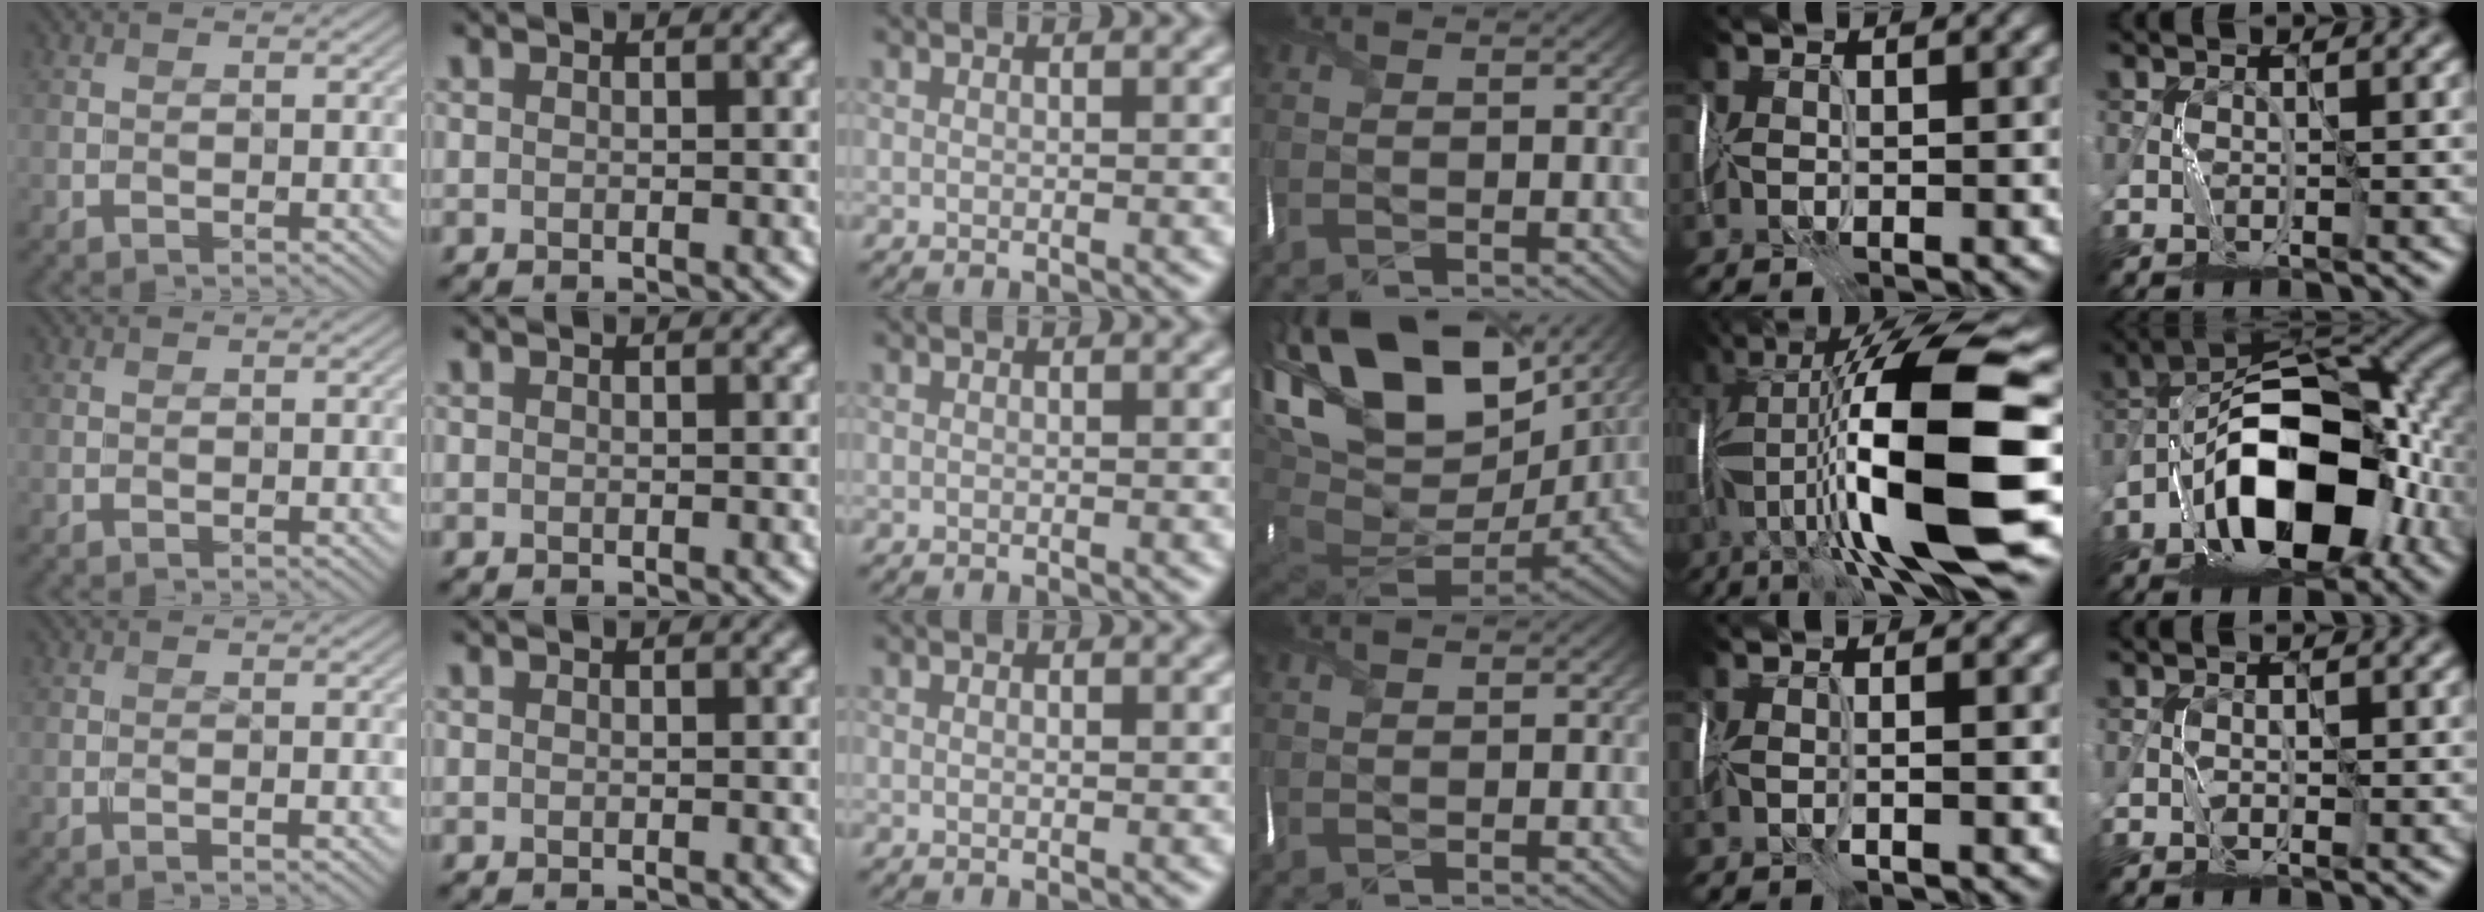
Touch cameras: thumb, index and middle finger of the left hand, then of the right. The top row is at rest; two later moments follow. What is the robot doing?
{"motion": "wrap", "object": "ribbon"}